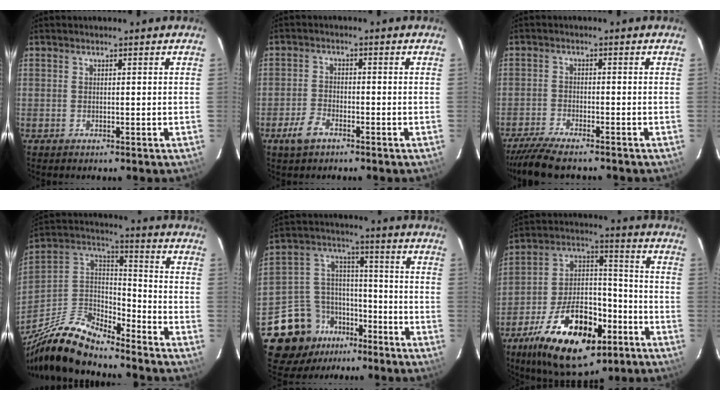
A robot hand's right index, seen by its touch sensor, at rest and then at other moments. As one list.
[{"total": 4.5, "force": [-3.0, 2.2, 2.6], "torque": [-0.068, 0.000, -0.057]}, {"total": 8.5, "force": [-7.5, 1.4, 3.8], "torque": [-0.096, -0.021, -0.132]}, {"total": 17.5, "force": [-14.3, 4.5, 9.0], "torque": [-0.199, -0.004, -0.278]}, {"total": 13.8, "force": [-9.4, 9.1, 4.3], "torque": [-0.112, 0.047, -0.153]}, {"total": 22.4, "force": [-11.9, 11.6, 15.1], "torque": [-0.287, 0.012, -0.185]}]